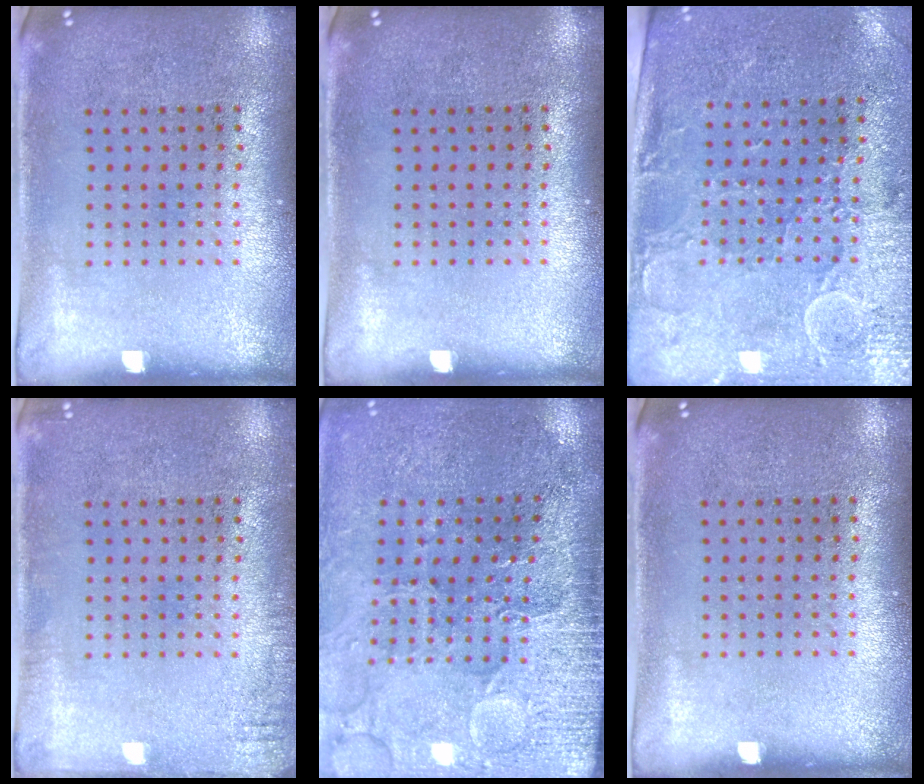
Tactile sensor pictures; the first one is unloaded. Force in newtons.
{"total": 0.0}
{"total": 3.0, "press": 2.6, "slide": 1.5}
{"total": 1.4, "press": 1.4, "slide": 0.1}
{"total": 3.5, "press": 3.4, "slide": 0.7}
{"total": 0.0}